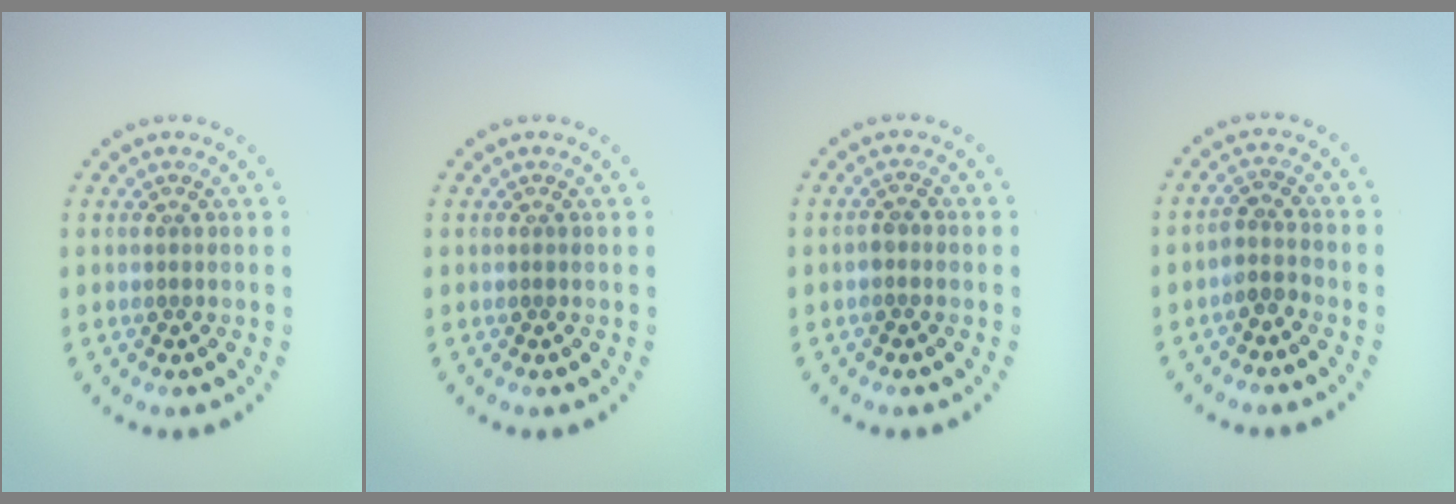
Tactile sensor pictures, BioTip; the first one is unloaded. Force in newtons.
{"total": 0.0}
{"total": 1.1, "press": 1.0, "slide": 0.6}
{"total": 1.9, "press": 1.5, "slide": 1.1}